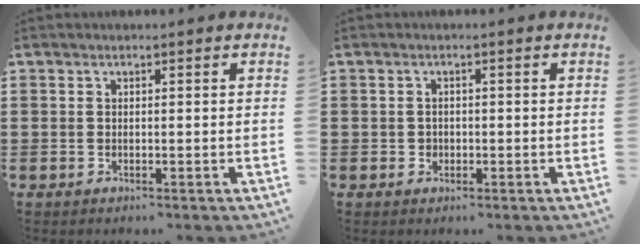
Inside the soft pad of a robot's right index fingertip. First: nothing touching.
{"total": 1.1, "force": [-0.2, 1.0, 0.3], "torque": [-0.009, 0.004, -0.005]}